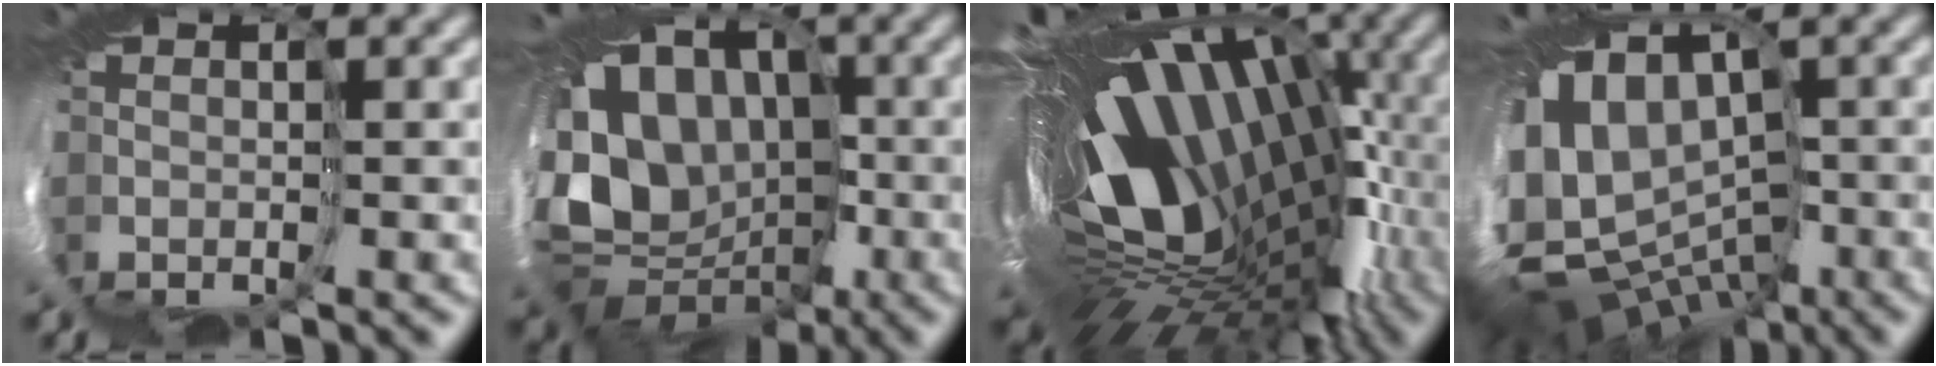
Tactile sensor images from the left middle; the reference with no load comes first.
{"total": 10.4, "force": [0.3, 9.1, 5.0], "torque": [-0.106, -0.013, 0.008]}
{"total": 15.5, "force": [-0.4, 8.7, 12.9], "torque": [-0.192, -0.015, -0.009]}
{"total": 11.3, "force": [-2.8, 7.9, 7.6], "torque": [-0.151, -0.015, -0.013]}